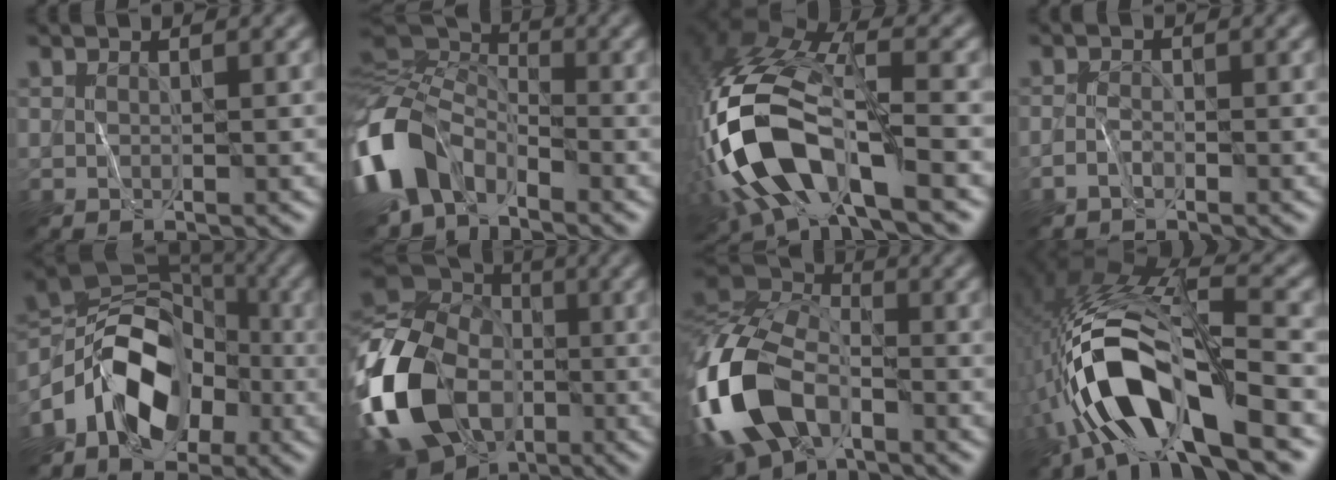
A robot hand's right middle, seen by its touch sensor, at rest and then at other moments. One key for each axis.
{"total": 10.8, "fx": -4.9, "fy": 6.9, "fz": 6.8, "tx": -0.158, "ty": -0.015, "tz": -0.110}
{"total": 13.8, "fx": -4.6, "fy": 6.4, "fz": 11.4, "tx": -0.260, "ty": -0.006, "tz": -0.087}
{"total": 1.2, "fx": -0.9, "fy": 0.5, "fz": 0.6, "tx": -0.012, "ty": 0.003, "tz": -0.019}
{"total": 9.7, "fx": -4.3, "fy": 6.2, "fz": 6.1, "tx": -0.102, "ty": 0.007, "tz": -0.096}
{"total": 16.9, "fx": -5.6, "fy": 12.7, "fz": 9.6, "tx": -0.234, "ty": -0.012, "tz": -0.114}
{"total": 13.7, "fx": -5.9, "fy": 8.2, "fz": 9.3, "tx": -0.216, "ty": -0.004, "tz": -0.132}
{"total": 12.4, "fx": -4.9, "fy": 4.2, "fz": 10.5, "tx": -0.212, "ty": 0.011, "tz": -0.090}